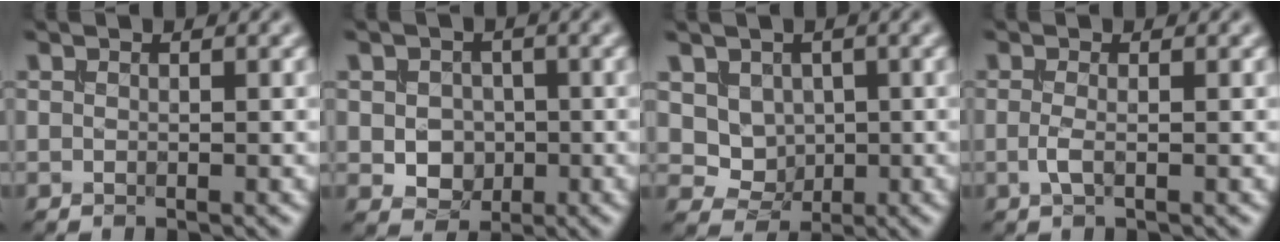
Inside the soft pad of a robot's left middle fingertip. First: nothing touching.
{"total": 3.1, "force": [-0.4, 2.6, 1.7], "torque": [-0.028, -0.005, -0.009]}
{"total": 3.4, "force": [1.0, 3.0, 1.4], "torque": [-0.035, -0.012, 0.031]}
{"total": 1.2, "force": [-0.4, 0.3, 1.1], "torque": [-0.031, -0.002, -0.011]}